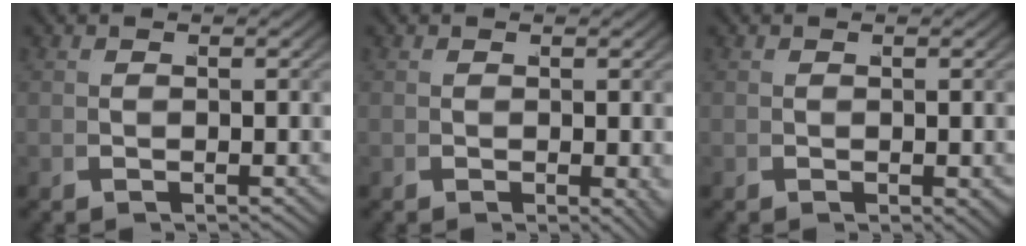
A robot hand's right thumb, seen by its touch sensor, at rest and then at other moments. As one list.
[{"total": 1.3, "force": [0.0, 0.6, 1.1], "torque": [-0.013, -0.005, 0.003]}, {"total": 0.9, "force": [0.0, 0.5, 0.8], "torque": [-0.008, -0.004, 0.003]}]